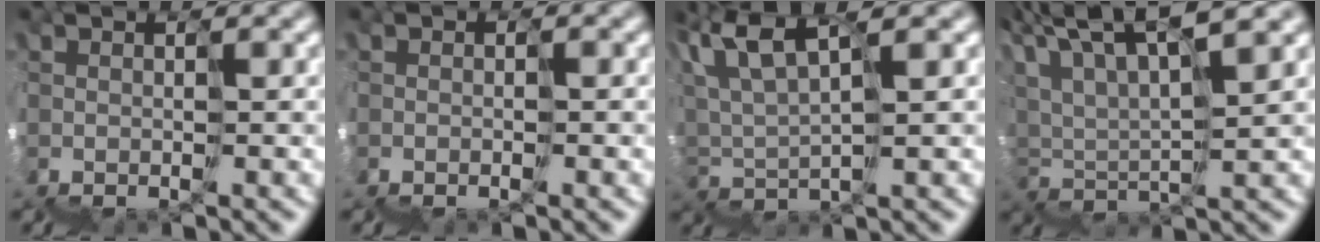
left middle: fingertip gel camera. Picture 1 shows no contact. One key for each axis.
{"total": 1.4, "fx": -1.0, "fy": 0.8, "fz": 0.5, "tx": -0.021, "ty": -0.008, "tz": -0.007}
{"total": 3.5, "fx": 3.5, "fy": -0.5, "fz": 0.0, "tx": -0.049, "ty": 0.033, "tz": 0.057}
{"total": 4.7, "fx": 4.6, "fy": -0.9, "fz": 0.0, "tx": -0.026, "ty": 0.044, "tz": 0.069}